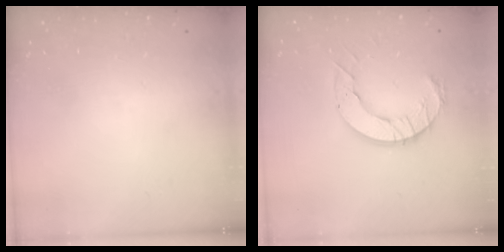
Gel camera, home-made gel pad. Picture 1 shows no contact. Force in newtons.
{"total": 9.8, "press": 9.7, "slide": 1.1}